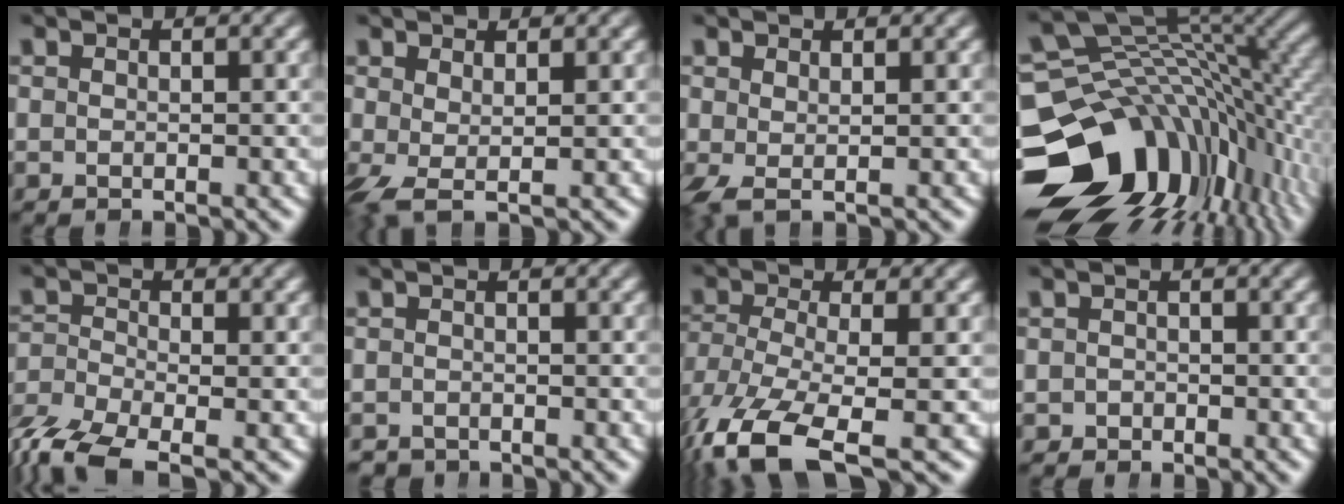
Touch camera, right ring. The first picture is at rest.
{"total": 1.7, "force": [-0.4, 0.4, 1.6], "torque": [-0.044, -0.025, 0.010]}
{"total": 0.9, "force": [0.2, -0.3, 0.8], "torque": [-0.019, -0.014, 0.013]}
{"total": 20.3, "force": [-4.4, 14.2, 13.9], "torque": [-0.227, -0.051, -0.055]}
{"total": 5.0, "force": [-3.5, 2.3, 2.8], "torque": [-0.076, -0.033, -0.045]}
{"total": 1.5, "force": [-1.5, 0.2, -0.3], "torque": [0.002, -0.020, -0.018]}
{"total": 7.9, "force": [-4.2, 3.9, 5.4], "torque": [-0.138, -0.064, -0.038]}
{"total": 1.0, "force": [-0.8, 0.4, -0.6], "torque": [0.010, -0.013, -0.010]}